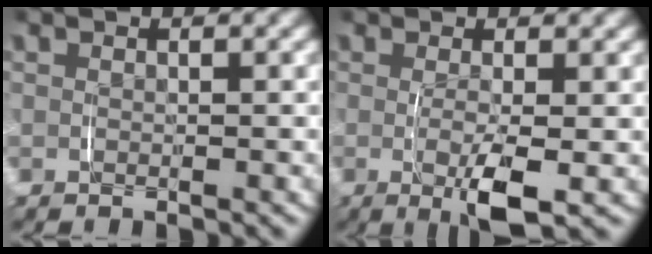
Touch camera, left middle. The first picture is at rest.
{"total": 4.1, "force": [-0.7, 0.9, 3.9], "torque": [-0.059, -0.011, -0.009]}